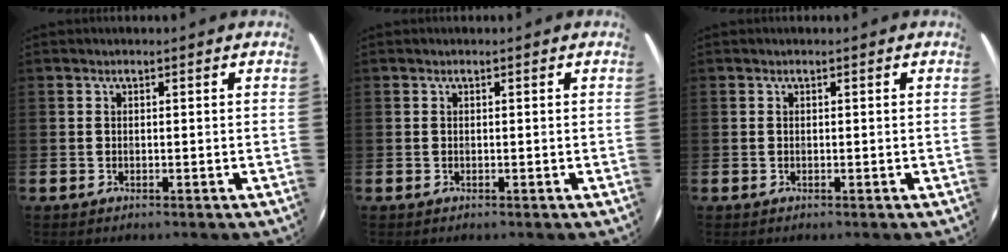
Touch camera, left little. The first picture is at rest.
{"total": 0.0}
{"total": 0.0}